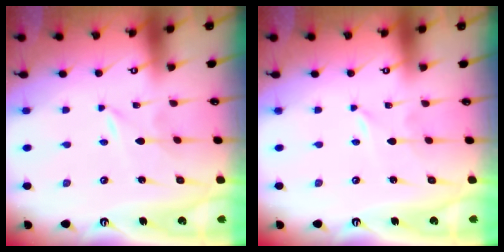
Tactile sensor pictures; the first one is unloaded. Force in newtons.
{"total": 0.0}